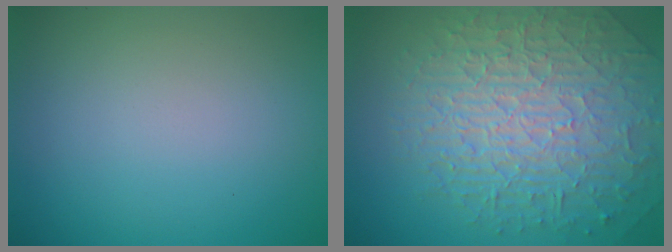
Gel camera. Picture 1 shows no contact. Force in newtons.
{"total": 10.0, "press": 6.5, "slide": 7.7}